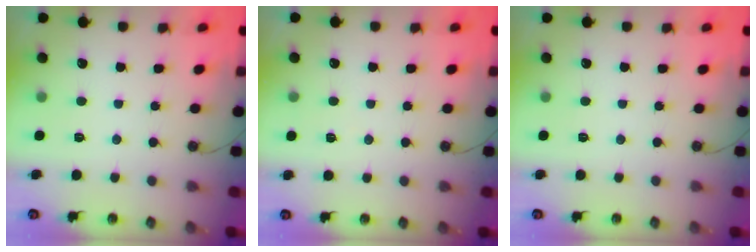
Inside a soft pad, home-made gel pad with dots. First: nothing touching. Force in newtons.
{"total": 4.9, "press": 2.7, "slide": 4.1}
{"total": 0.0}